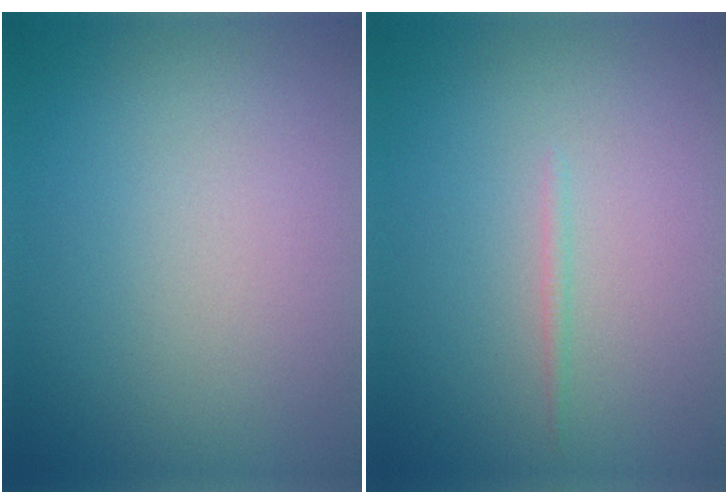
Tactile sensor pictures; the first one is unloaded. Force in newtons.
{"total": 0.6, "press": 0.6, "slide": 0.1}